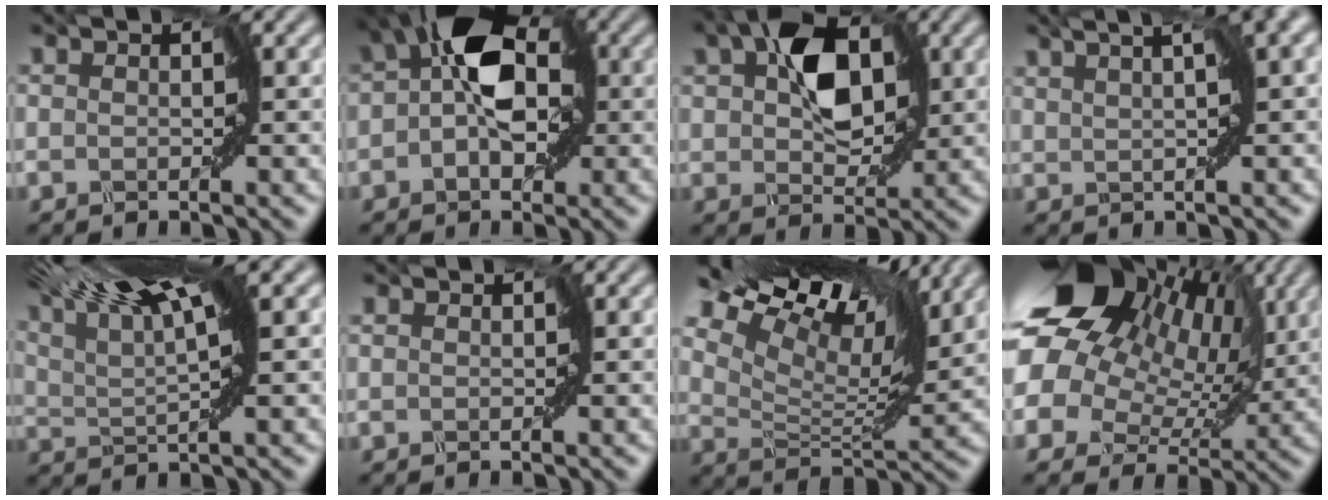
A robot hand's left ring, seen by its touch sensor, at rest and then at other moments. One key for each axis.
{"total": 7.1, "fx": 1.0, "fy": 3.9, "fz": 5.9, "tx": -0.096, "ty": 0.019, "tz": 0.014}
{"total": 6.0, "fx": 2.0, "fy": 3.5, "fz": 4.5, "tx": -0.074, "ty": 0.004, "tz": 0.040}
{"total": 3.1, "fx": 1.4, "fy": -0.5, "fz": 2.7, "tx": -0.051, "ty": 0.008, "tz": 0.028}
{"total": 8.1, "fx": 6.3, "fy": 0.8, "fz": 5.0, "tx": -0.080, "ty": 0.024, "tz": 0.092}
{"total": 0.0}
{"total": 12.2, "fx": 10.0, "fy": 2.8, "fz": 6.3, "tx": -0.130, "ty": 0.015, "tz": 0.153}
{"total": 16.5, "fx": 6.2, "fy": 11.6, "fz": 9.9, "tx": -0.211, "ty": 0.017, "tz": 0.112}